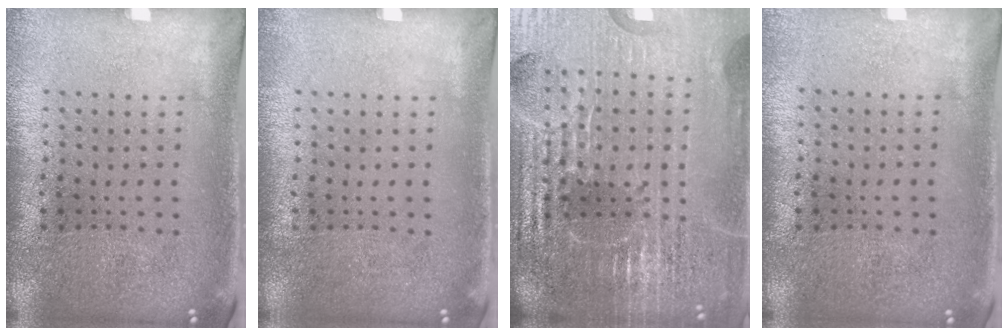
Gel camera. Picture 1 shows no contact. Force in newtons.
{"total": 0.0}
{"total": 6.5, "press": 5.7, "slide": 3.1}
{"total": 0.0}